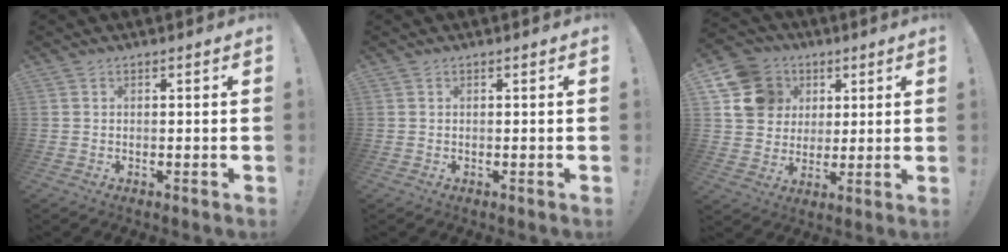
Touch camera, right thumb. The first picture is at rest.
{"total": 0.0}
{"total": 15.2, "force": [5.1, 13.2, 5.5], "torque": [-0.081, -0.012, 0.115]}